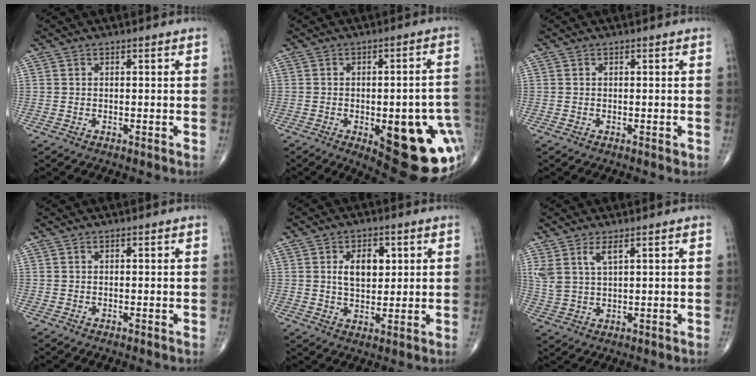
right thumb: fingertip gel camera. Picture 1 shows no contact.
{"total": 22.2, "force": [-6.4, 8.3, 19.6], "torque": [-0.181, 0.011, -0.054]}
{"total": 0.5, "force": [-0.1, 0.3, 0.4], "torque": [-0.003, 0.000, -0.003]}
{"total": 0.0}
{"total": 7.3, "force": [1.9, 4.4, 5.6], "torque": [-0.070, -0.010, 0.033]}
{"total": 5.0, "force": [2.7, 1.8, 3.8], "torque": [-0.087, -0.010, 0.064]}